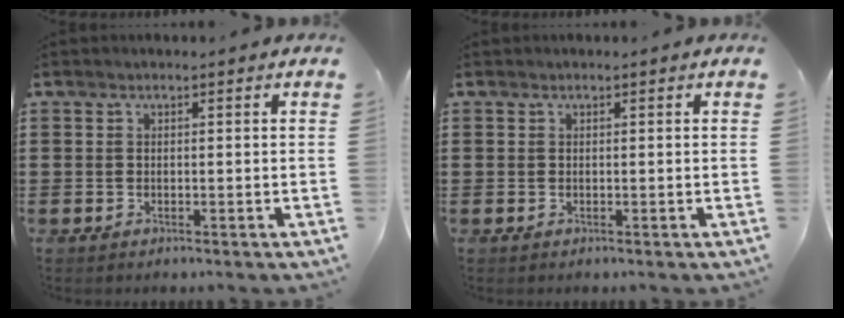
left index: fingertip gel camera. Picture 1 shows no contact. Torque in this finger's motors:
{"motor_torque": [-0.06, -0.18, -0.11, 0.00]}